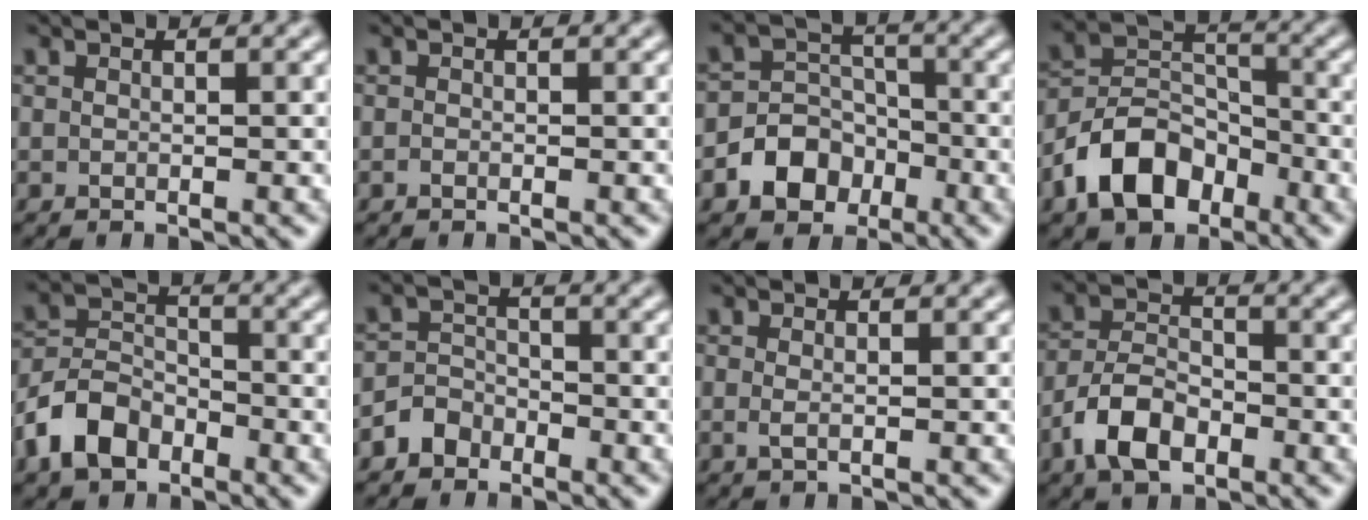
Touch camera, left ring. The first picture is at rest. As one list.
[{"total": 0.0}, {"total": 4.8, "force": [-2.3, 3.8, 1.8], "torque": [-0.010, 0.004, -0.051]}, {"total": 7.2, "force": [-4.1, 4.7, 3.6], "torque": [-0.060, 0.000, -0.087]}, {"total": 5.2, "force": [-3.2, 3.4, 2.5], "torque": [-0.051, 0.002, -0.070]}, {"total": 2.3, "force": [-1.6, 1.6, 0.4], "torque": [0.002, 0.012, -0.035]}, {"total": 0.8, "force": [0.0, 0.2, 0.8], "torque": [-0.017, -0.003, 0.000]}, {"total": 5.0, "force": [-2.7, 2.8, 3.2], "torque": [-0.060, 0.001, -0.058]}]